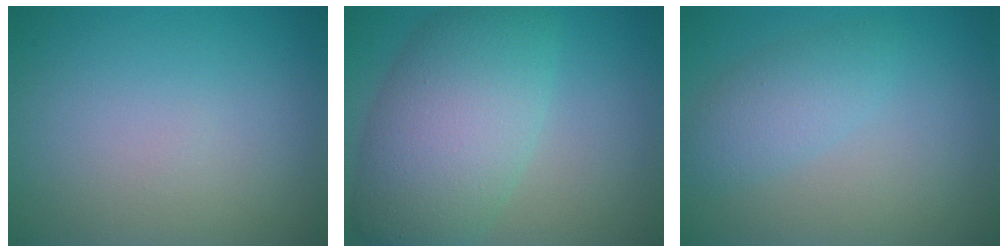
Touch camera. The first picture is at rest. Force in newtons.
{"total": 8.5, "press": 8.5, "slide": 0.3}
{"total": 2.8, "press": 2.8, "slide": 0.1}